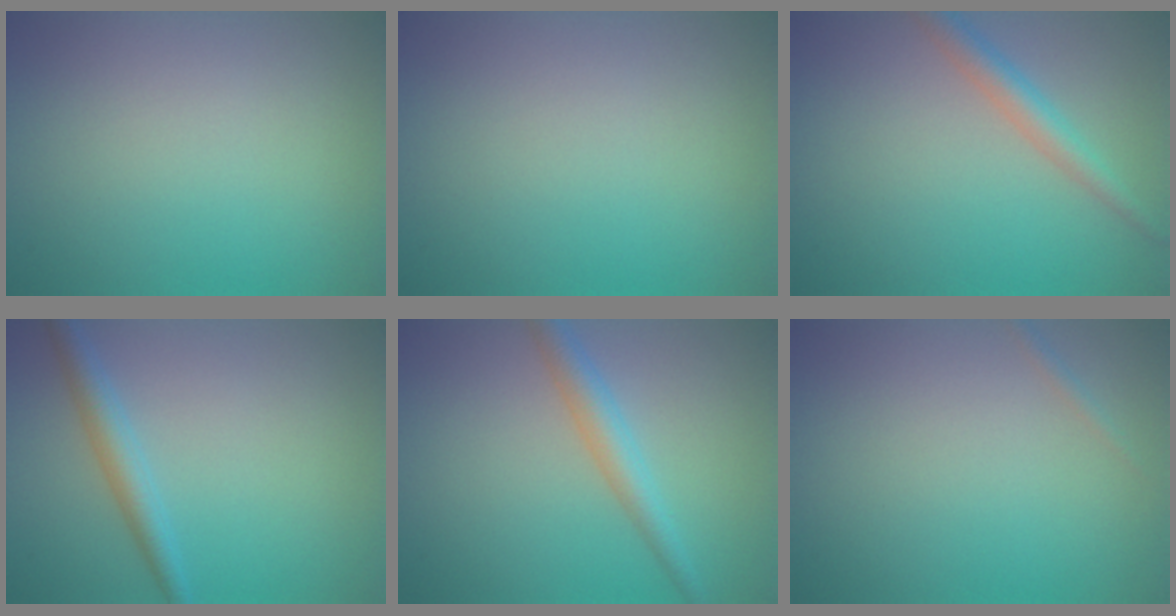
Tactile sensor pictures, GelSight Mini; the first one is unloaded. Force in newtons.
{"total": 0.0}
{"total": 2.7, "press": 2.7, "slide": 0.1}
{"total": 2.6, "press": 2.6, "slide": 0.1}
{"total": 2.9, "press": 2.9, "slide": 0.1}
{"total": 0.6, "press": 0.6, "slide": 0.0}